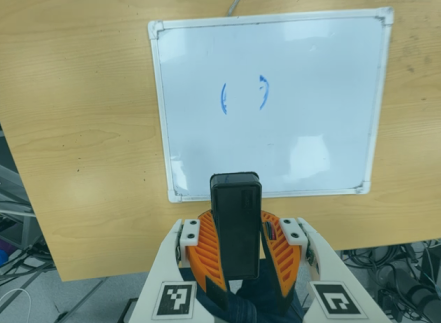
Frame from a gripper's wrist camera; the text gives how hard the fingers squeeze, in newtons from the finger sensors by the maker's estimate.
{"total": 11.2, "left": 10.3, "right": 12.2}